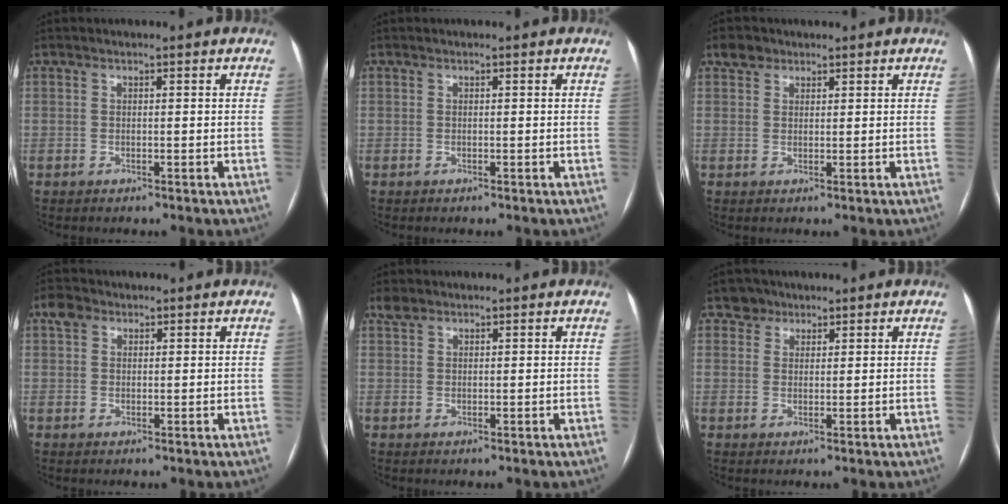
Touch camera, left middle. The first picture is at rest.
{"total": 0.0}
{"total": 2.4, "force": [1.6, 1.7, 0.5], "torque": [-0.011, 0.013, 0.028]}
{"total": 2.4, "force": [1.3, 1.8, 0.9], "torque": [-0.021, 0.017, 0.021]}
{"total": 1.6, "force": [1.3, 0.8, 0.4], "torque": [-0.013, 0.012, 0.027]}
{"total": 2.6, "force": [1.8, 1.8, -0.2], "torque": [0.008, 0.006, 0.024]}